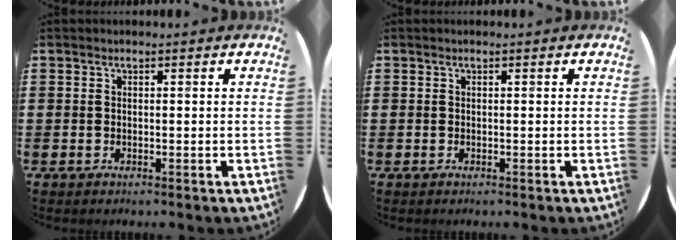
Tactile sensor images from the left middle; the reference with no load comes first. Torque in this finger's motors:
{"motor_torque": [-0.17, 0.04, 0.03, -0.01]}